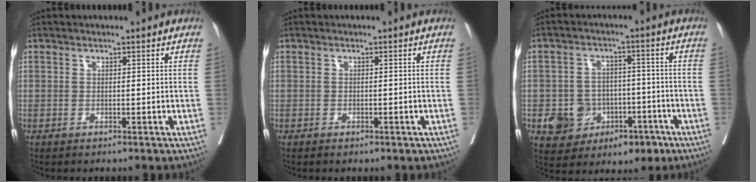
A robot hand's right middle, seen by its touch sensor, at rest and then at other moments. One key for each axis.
{"total": 1.3, "fx": -0.9, "fy": 0.6, "fz": 0.7, "tx": -0.013, "ty": -0.001, "tz": -0.008}
{"total": 9.2, "fx": -3.8, "fy": 7.4, "fz": 3.9, "tx": -0.059, "ty": 0.025, "tz": -0.047}